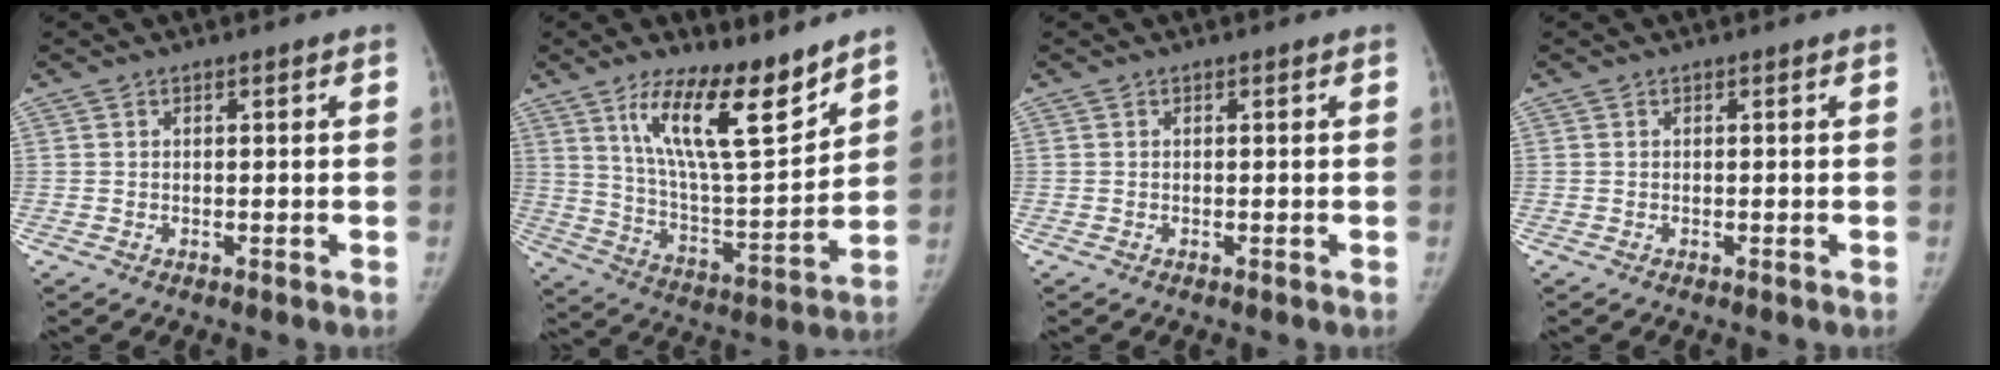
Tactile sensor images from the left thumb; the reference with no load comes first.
{"total": 17.2, "force": [11.5, 4.4, 12.1], "torque": [-0.175, -0.081, 0.211]}
{"total": 0.0}
{"total": 0.0}